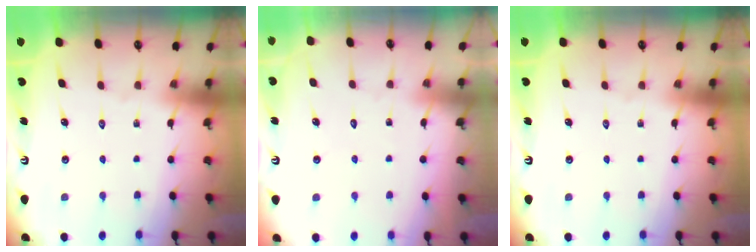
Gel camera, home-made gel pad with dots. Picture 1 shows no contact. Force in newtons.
{"total": 4.3, "press": 4.3, "slide": 0.3}
{"total": 0.0}